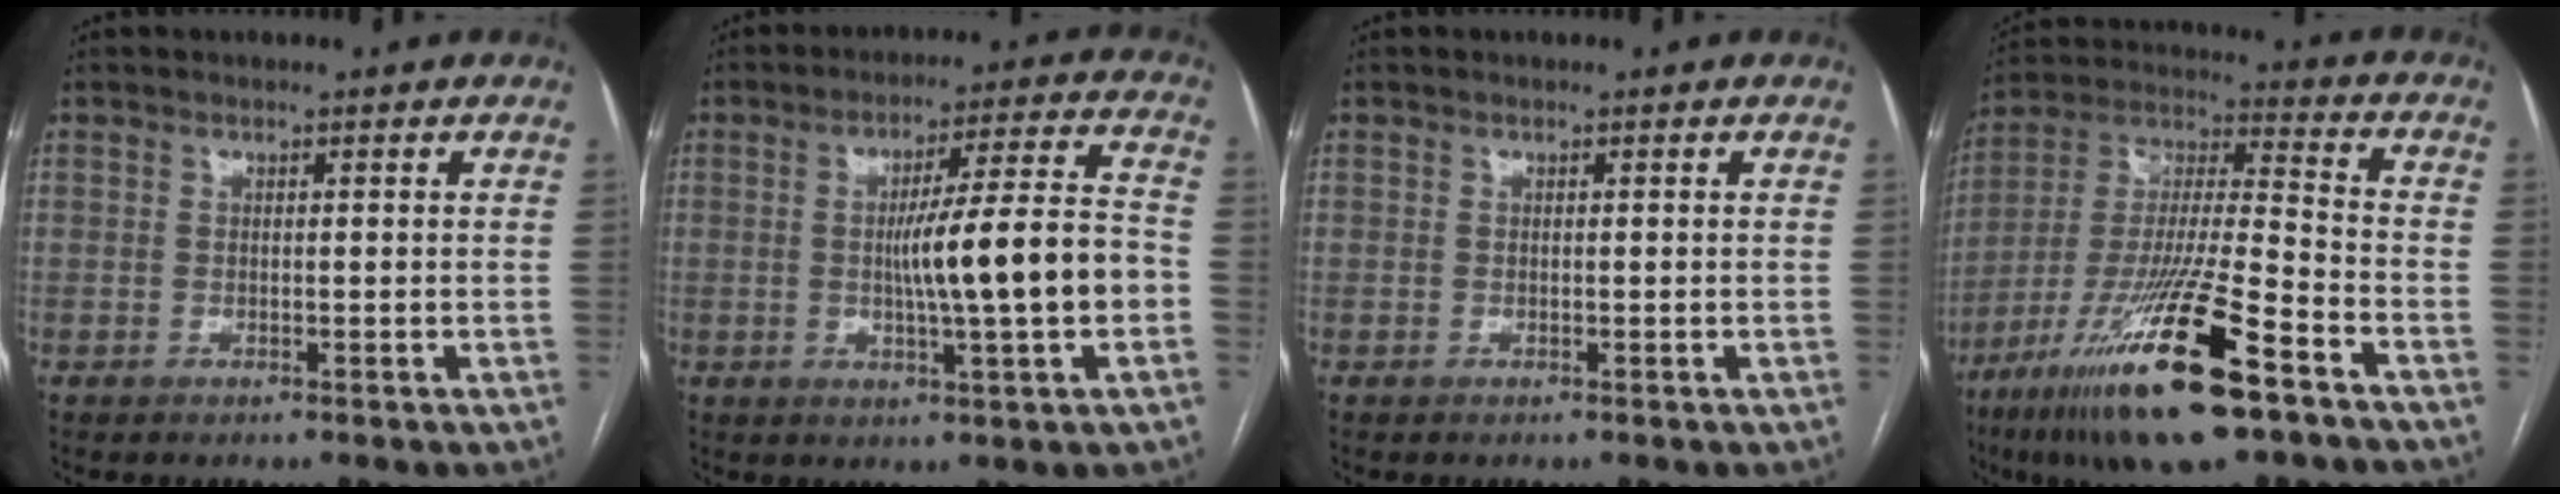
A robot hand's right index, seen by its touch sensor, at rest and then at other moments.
{"total": 13.0, "force": [-1.7, 0.3, 12.9], "torque": [-0.205, 0.012, -0.026]}
{"total": 0.0}
{"total": 21.6, "force": [-12.2, 2.2, 17.6], "torque": [-0.348, -0.042, -0.221]}